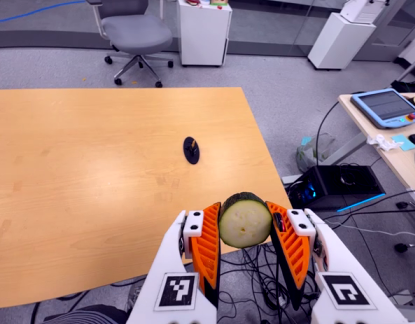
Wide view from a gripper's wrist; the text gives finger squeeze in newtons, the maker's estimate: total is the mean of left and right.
{"total": 9.4, "left": 9.0, "right": 9.8}